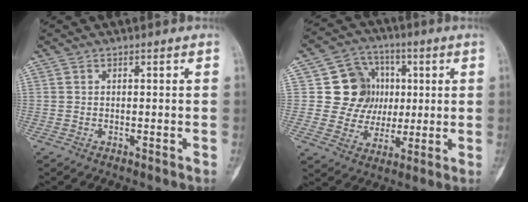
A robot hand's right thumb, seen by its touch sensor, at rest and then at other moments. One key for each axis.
{"total": 12.6, "fx": 2.2, "fy": 11.4, "fz": 4.8, "tx": -0.018, "ty": 0.007, "tz": 0.042}